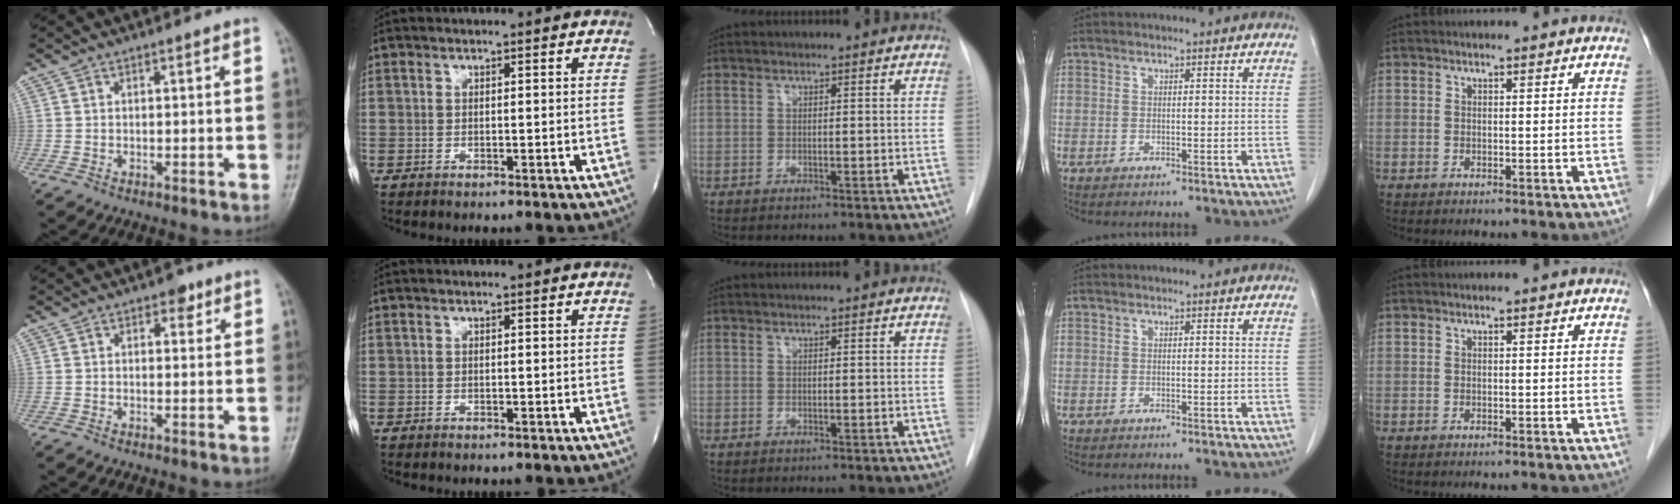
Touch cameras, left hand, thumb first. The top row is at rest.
{"thumb": {"total": 2.3, "force": [1.2, 1.5, 1.2], "torque": [0.000, -0.003, 0.013]}}